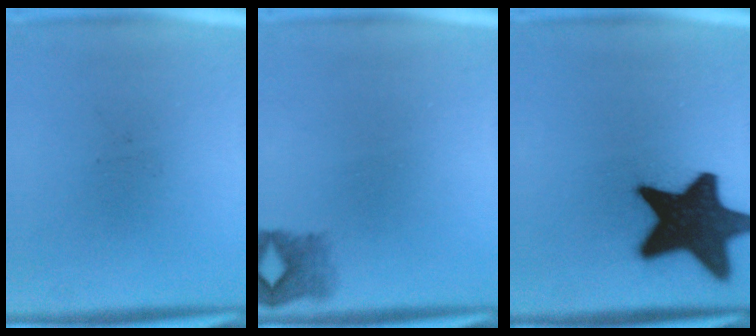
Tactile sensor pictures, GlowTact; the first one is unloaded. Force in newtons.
{"total": 2.3}
{"total": 19.8}